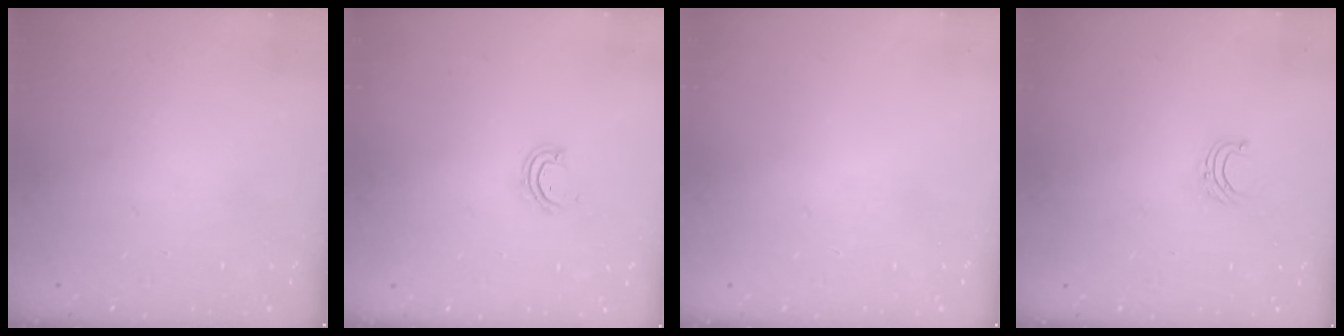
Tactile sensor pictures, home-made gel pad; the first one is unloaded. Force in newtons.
{"total": 3.7, "press": 3.6, "slide": 0.3}
{"total": 0.0}
{"total": 4.3, "press": 4.3, "slide": 0.3}